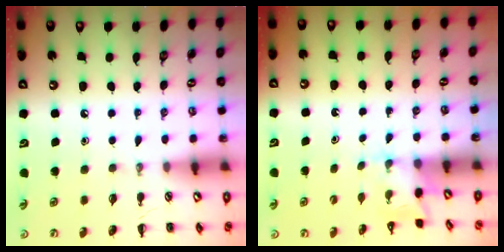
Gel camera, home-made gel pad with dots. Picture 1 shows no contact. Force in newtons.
{"total": 2.2, "press": 2.1, "slide": 0.7}